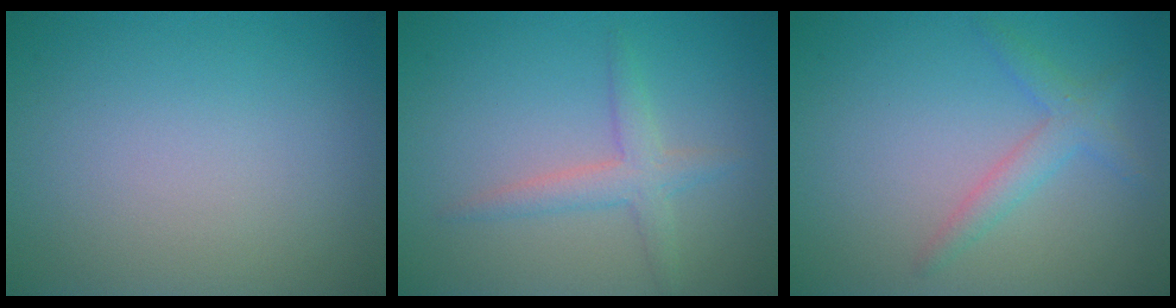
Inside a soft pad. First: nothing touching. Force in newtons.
{"total": 2.4, "press": 2.4, "slide": 0.1}
{"total": 2.2, "press": 2.2, "slide": 0.0}